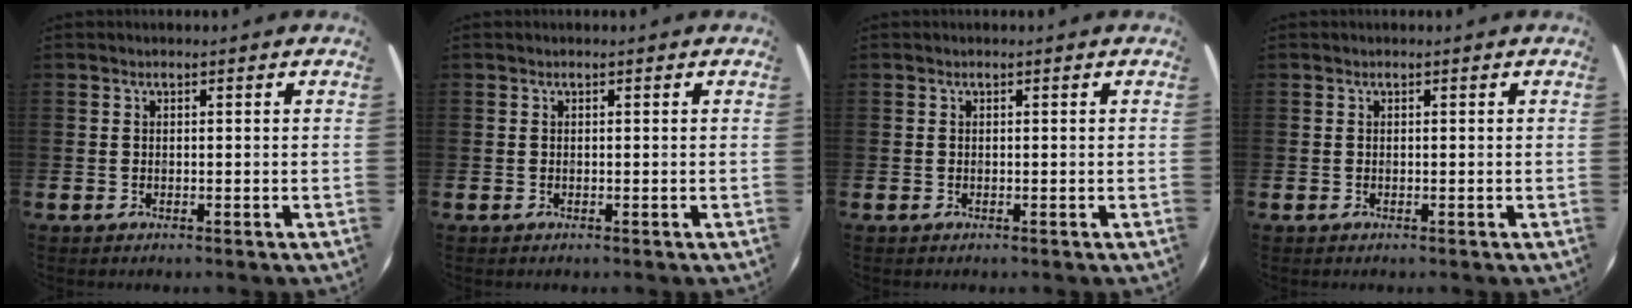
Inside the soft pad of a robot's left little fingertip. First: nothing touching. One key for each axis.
{"total": 0.0}
{"total": 0.0}
{"total": 0.0}